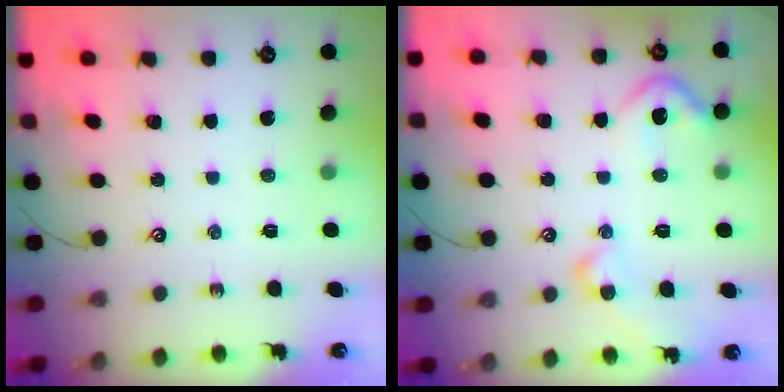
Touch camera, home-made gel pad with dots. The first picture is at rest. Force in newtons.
{"total": 9.4, "press": 9.3, "slide": 1.6}